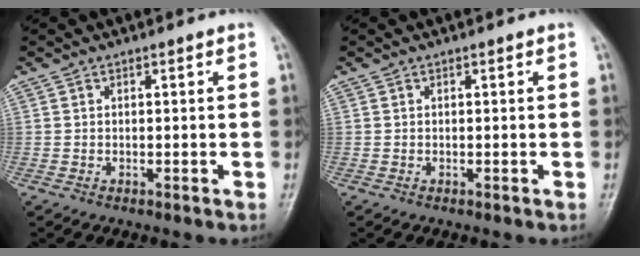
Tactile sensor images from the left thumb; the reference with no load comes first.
{"total": 0.0}